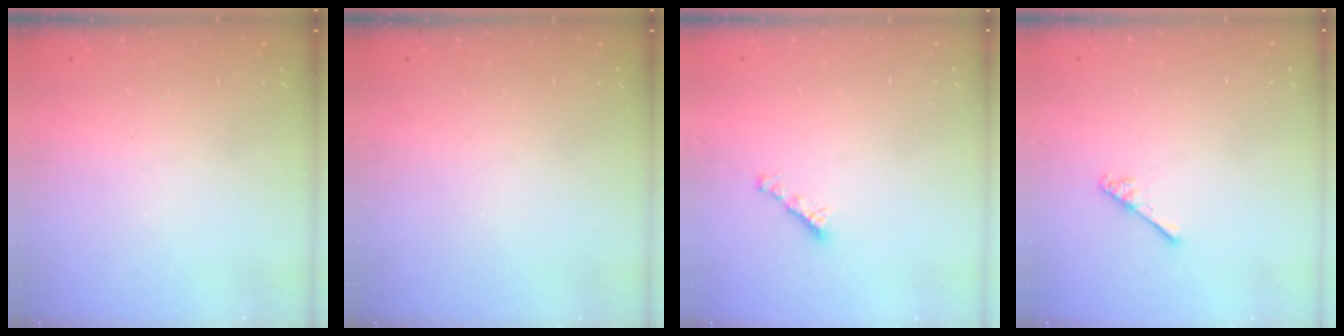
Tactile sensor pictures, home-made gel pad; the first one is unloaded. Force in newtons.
{"total": 0.0}
{"total": 2.7, "press": 2.6, "slide": 0.7}
{"total": 2.9, "press": 2.9, "slide": 0.4}